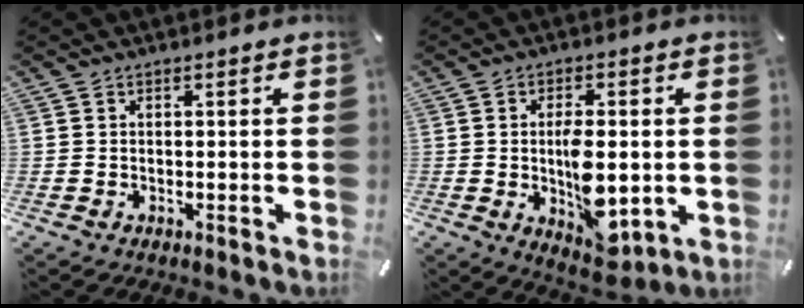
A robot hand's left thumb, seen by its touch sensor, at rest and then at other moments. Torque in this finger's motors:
{"motor_torque": [0.63, 2.74, 0.62, 0.54, 0.38]}